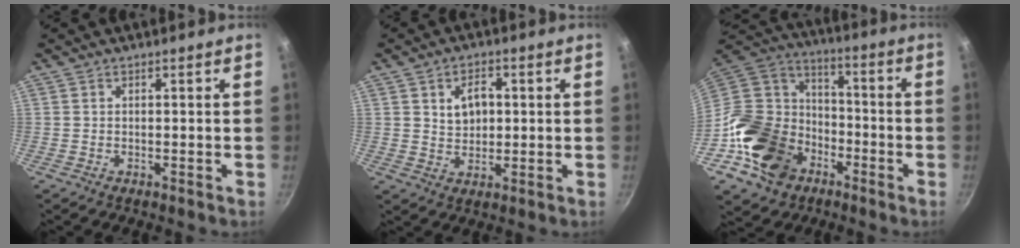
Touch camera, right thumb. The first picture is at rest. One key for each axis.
{"total": 6.0, "fx": 1.3, "fy": 4.3, "fz": 4.0, "tx": -0.045, "ty": 0.000, "tz": 0.024}
{"total": 21.6, "fx": -9.1, "fy": 16.3, "fz": 10.8, "tx": -0.182, "ty": 0.064, "tz": -0.161}